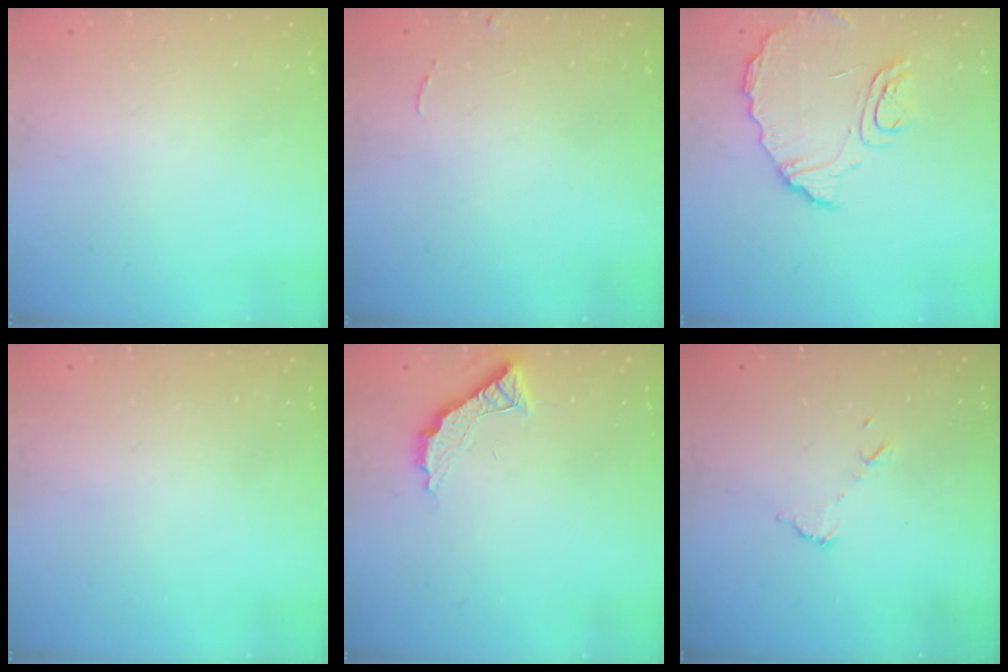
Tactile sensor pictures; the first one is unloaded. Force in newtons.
{"total": 6.0, "press": 6.0, "slide": 0.4}
{"total": 9.0, "press": 9.0, "slide": 0.8}
{"total": 2.8, "press": 2.8, "slide": 0.1}
{"total": 8.6, "press": 8.6, "slide": 0.5}
{"total": 6.2, "press": 6.2, "slide": 0.2}